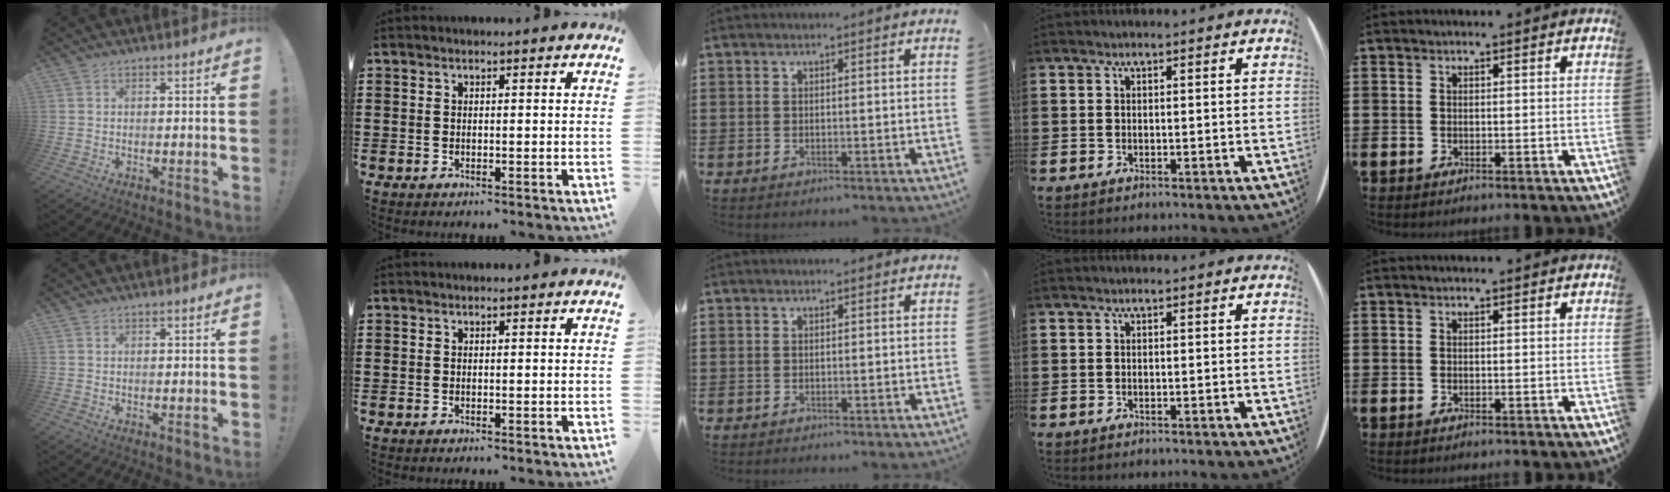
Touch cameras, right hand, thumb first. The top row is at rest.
{}